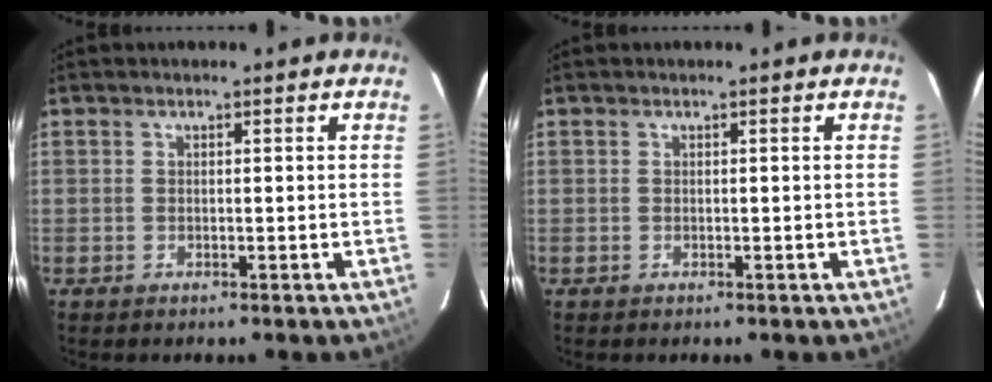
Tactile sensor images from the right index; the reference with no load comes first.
{"total": 0.0}